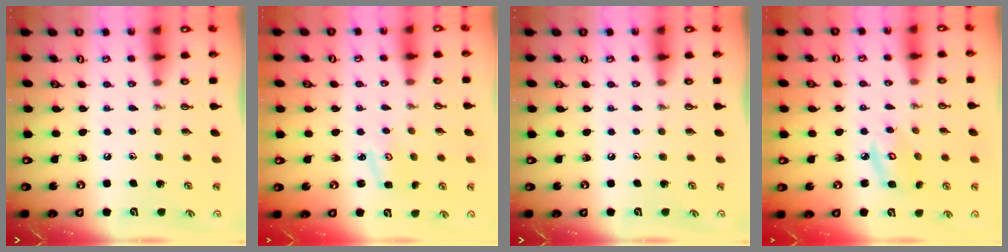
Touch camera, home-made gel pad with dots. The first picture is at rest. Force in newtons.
{"total": 2.3, "press": 2.2, "slide": 0.4}
{"total": 0.0}
{"total": 5.5, "press": 5.5, "slide": 0.2}